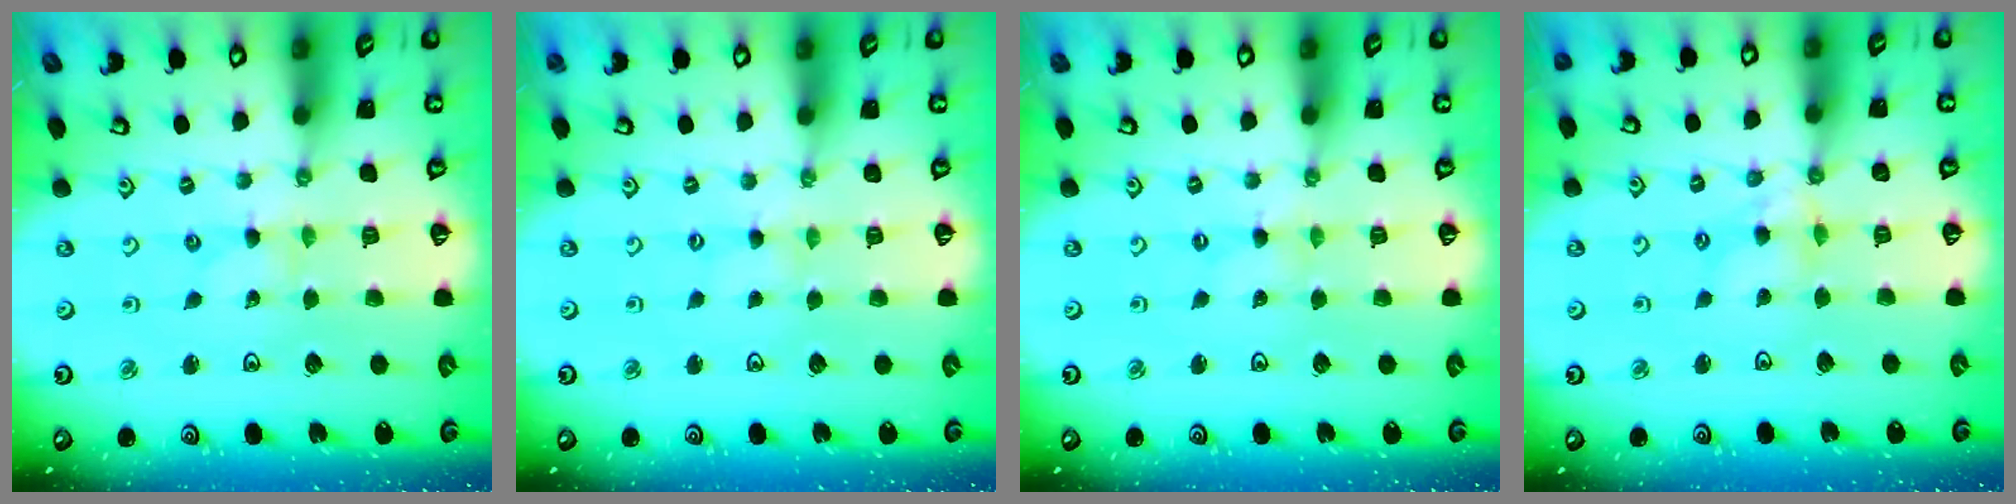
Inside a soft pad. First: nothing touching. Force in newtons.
{"total": 0.0}
{"total": 0.0}
{"total": 5.0, "press": 4.9, "slide": 0.5}